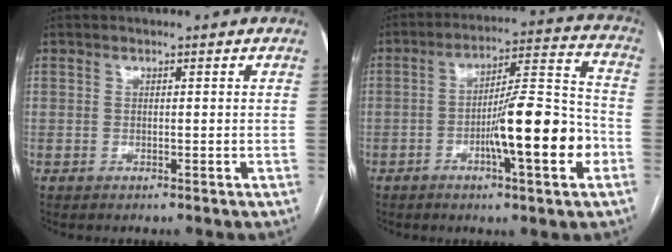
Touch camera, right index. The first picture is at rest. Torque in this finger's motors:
{"motor_torque": [2.14, 0.00, 1.04, 0.21]}